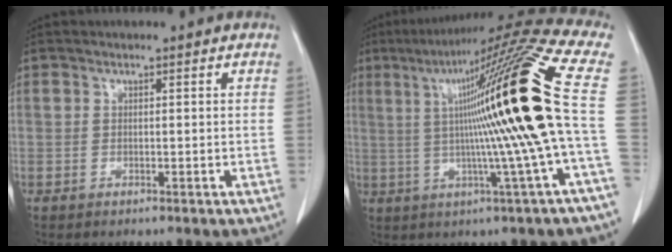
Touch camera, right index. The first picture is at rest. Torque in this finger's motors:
{"motor_torque": [2.14, 0.00, 1.05, 0.21]}